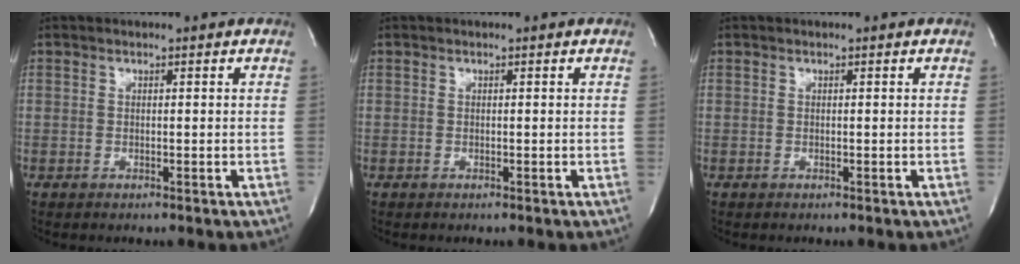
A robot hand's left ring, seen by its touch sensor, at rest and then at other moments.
{"total": 0.0}
{"total": 0.0}